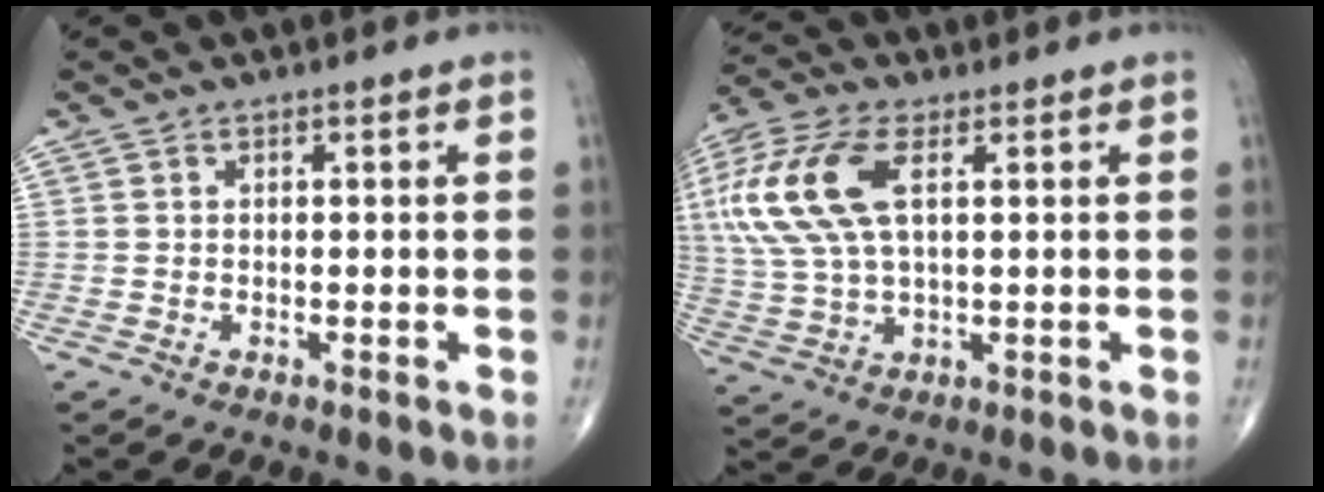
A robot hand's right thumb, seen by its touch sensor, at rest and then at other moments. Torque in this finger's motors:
{"motor_torque": [0.58, 1.96, 1.92, 0.32, 0.63]}